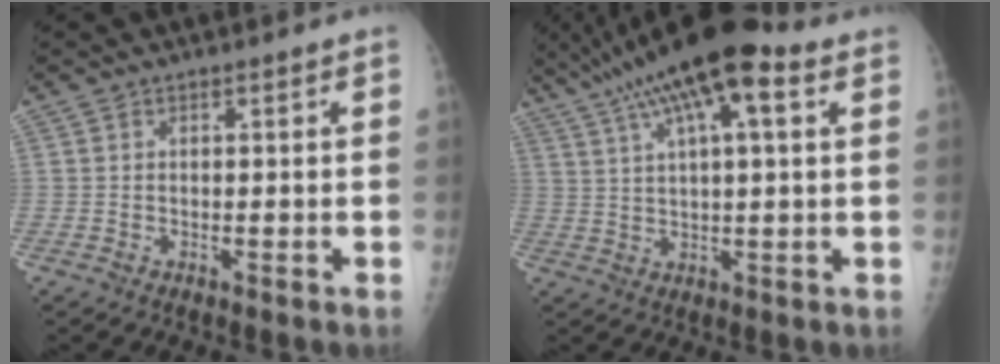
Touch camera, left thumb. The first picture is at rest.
{"total": 16.5, "force": [8.6, 4.6, 13.2], "torque": [-0.235, 0.017, 0.144]}